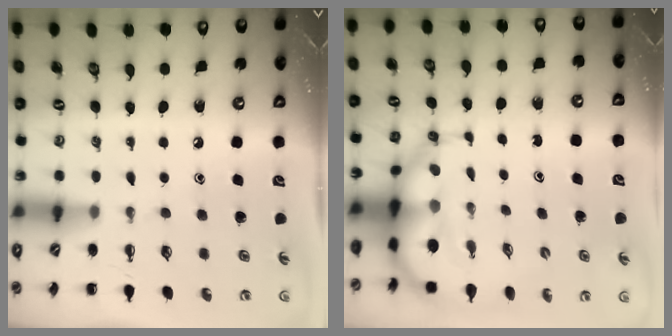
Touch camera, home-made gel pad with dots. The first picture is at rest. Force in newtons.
{"total": 6.8, "press": 6.5, "slide": 1.9}